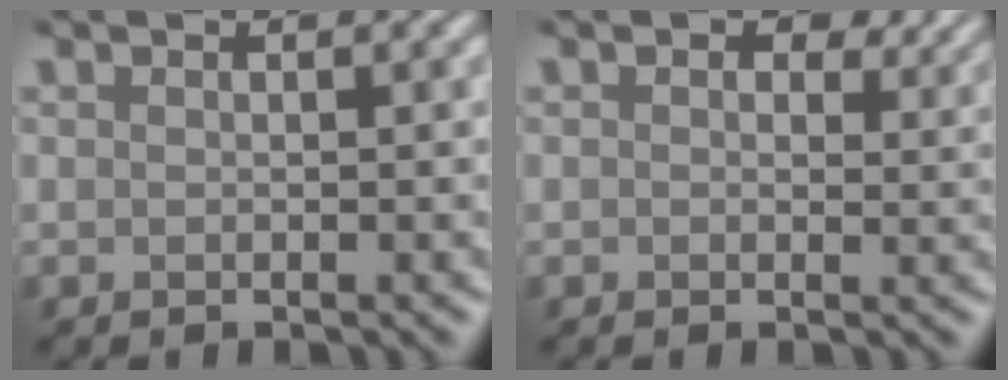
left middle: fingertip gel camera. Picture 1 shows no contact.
{"total": 2.7, "force": [1.3, 1.5, 1.8], "torque": [-0.021, -0.002, 0.016]}